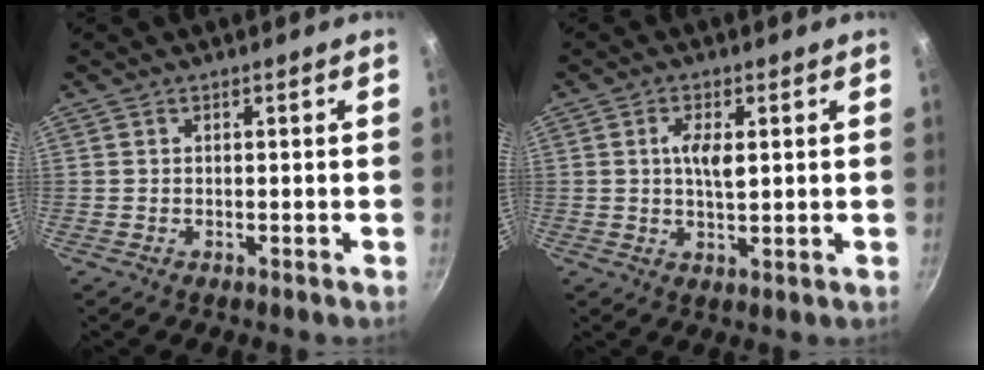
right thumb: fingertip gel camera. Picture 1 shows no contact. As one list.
[{"total": 4.8, "force": [1.0, 2.0, 4.3], "torque": [-0.075, -0.004, 0.018]}]